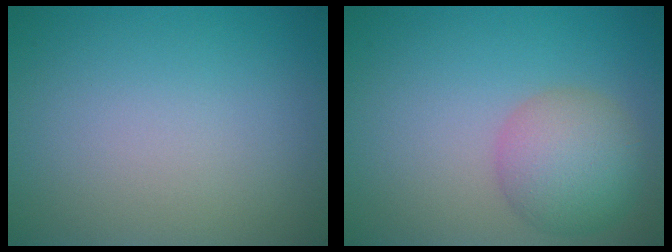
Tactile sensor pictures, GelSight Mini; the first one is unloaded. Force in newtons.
{"total": 5.0, "press": 5.0, "slide": 0.2}